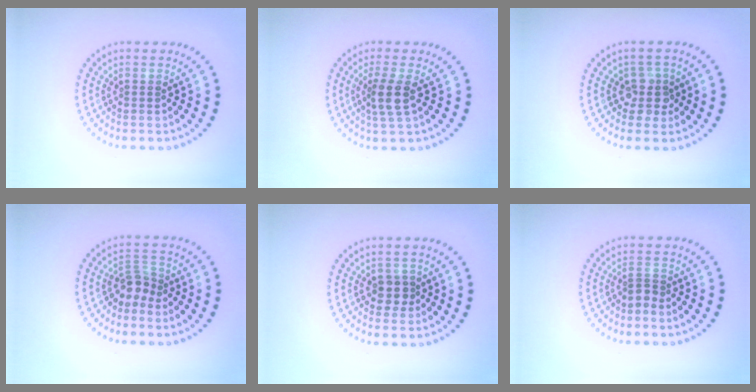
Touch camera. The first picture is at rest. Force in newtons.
{"total": 2.6, "press": 2.2, "slide": 1.5}
{"total": 2.3, "press": 1.9, "slide": 1.3}
{"total": 2.2, "press": 1.6, "slide": 1.5}
{"total": 1.8, "press": 1.6, "slide": 0.7}
{"total": 1.1, "press": 0.6, "slide": 0.9}